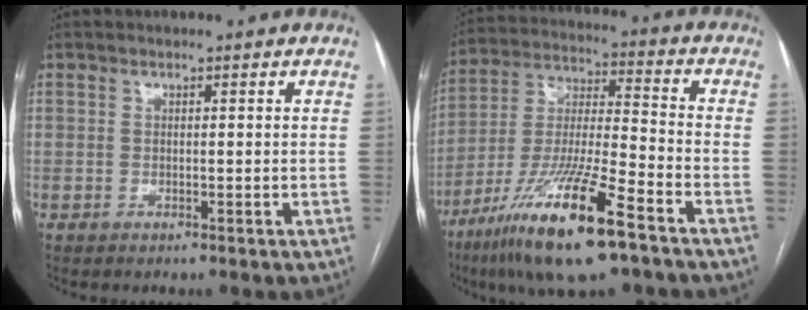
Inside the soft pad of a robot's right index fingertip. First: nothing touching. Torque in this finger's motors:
{"motor_torque": [1.07, -1.07, 0.97, 0.21]}